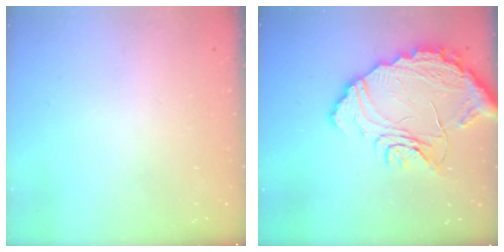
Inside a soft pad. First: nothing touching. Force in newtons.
{"total": 18.5, "press": 18.5, "slide": 0.8}